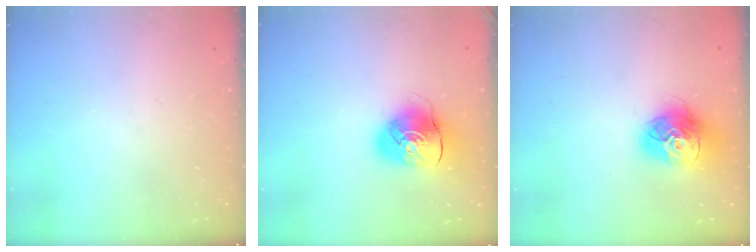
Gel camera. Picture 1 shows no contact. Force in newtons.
{"total": 9.7, "press": 9.6, "slide": 1.4}
{"total": 15.4, "press": 15.3, "slide": 1.5}